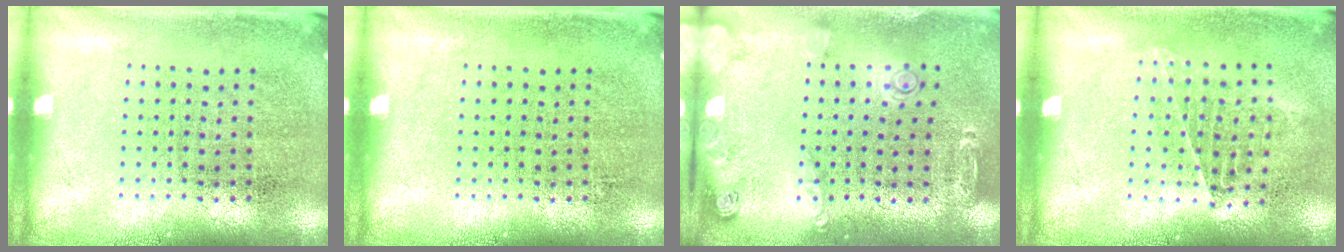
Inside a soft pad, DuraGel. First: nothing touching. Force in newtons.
{"total": 0.0}
{"total": 1.4, "press": 1.4, "slide": 0.4}
{"total": 0.9, "press": 0.8, "slide": 0.4}